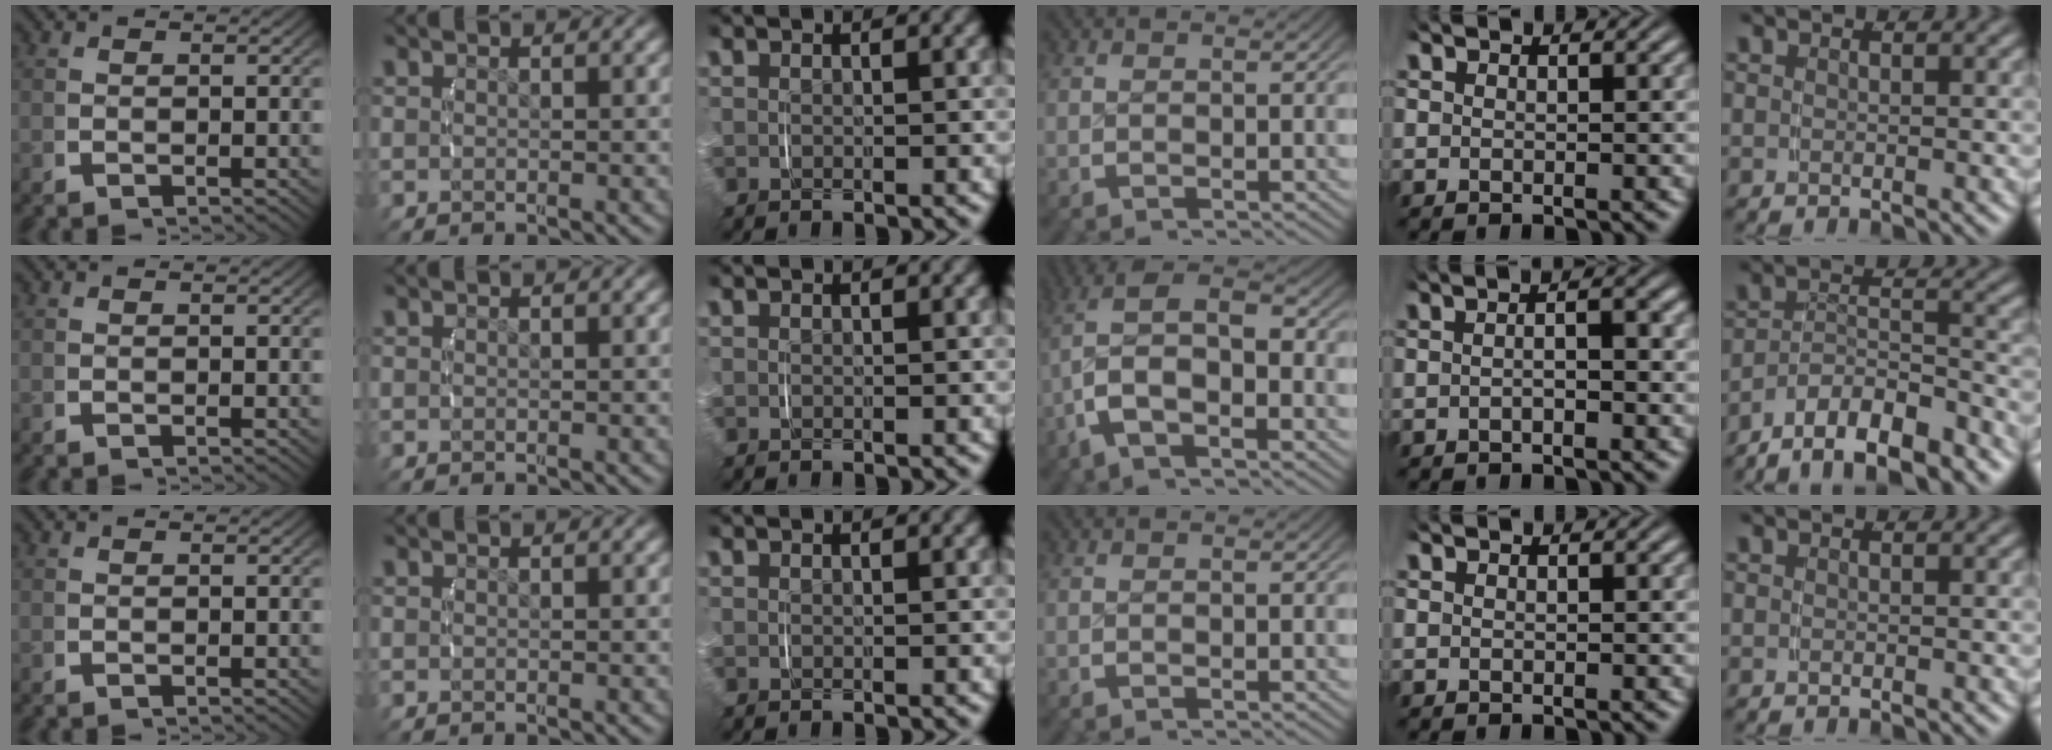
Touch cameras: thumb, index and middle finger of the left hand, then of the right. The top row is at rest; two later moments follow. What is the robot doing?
{"motion": "lift_and_place", "object": "napkin"}